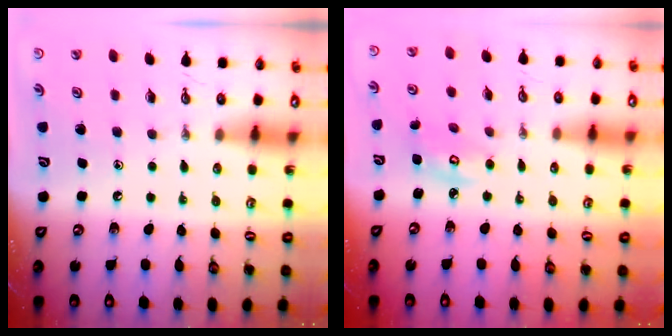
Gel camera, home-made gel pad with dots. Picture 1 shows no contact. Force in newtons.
{"total": 3.7, "press": 3.7, "slide": 0.3}